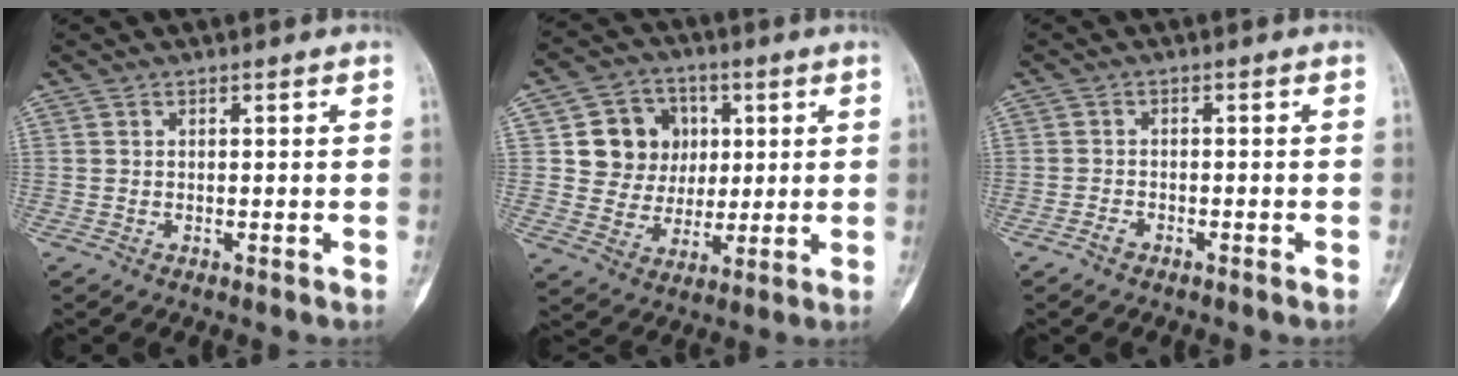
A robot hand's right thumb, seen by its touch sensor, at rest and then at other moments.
{"total": 11.4, "force": [2.6, 10.4, 4.0], "torque": [-0.014, 0.001, 0.048]}
{"total": 1.5, "force": [-1.2, 0.7, 0.5], "torque": [-0.015, 0.005, -0.025]}